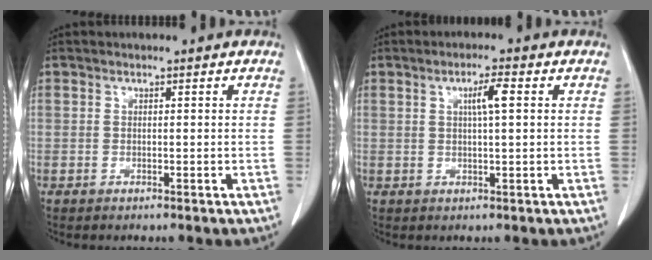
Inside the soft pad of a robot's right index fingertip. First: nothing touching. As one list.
[{"total": 3.4, "force": [0.9, 0.2, 3.3], "torque": [-0.057, 0.003, 0.015]}]